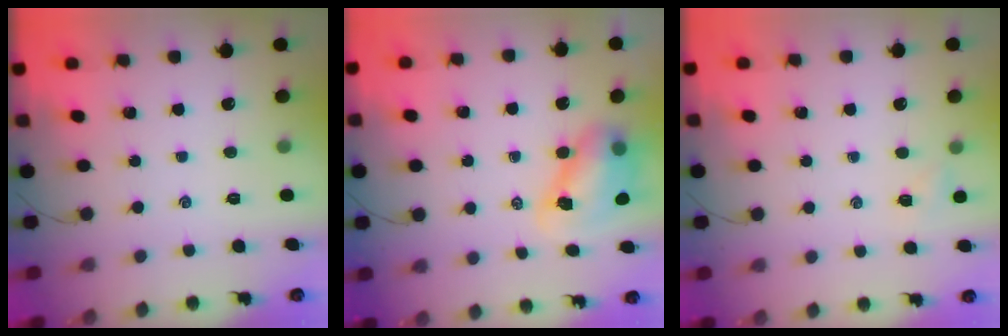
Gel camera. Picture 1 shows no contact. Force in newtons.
{"total": 8.2, "press": 8.1, "slide": 1.7}
{"total": 3.1, "press": 3.0, "slide": 1.0}